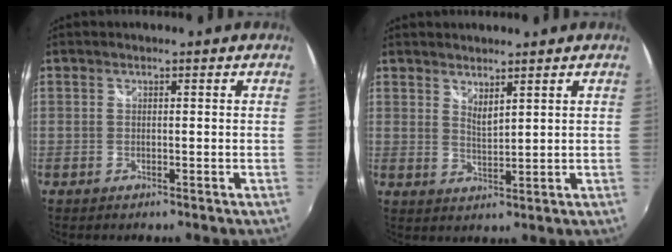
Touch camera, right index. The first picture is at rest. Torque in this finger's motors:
{"motor_torque": [-0.16, 0.01, -0.01, 0.00]}